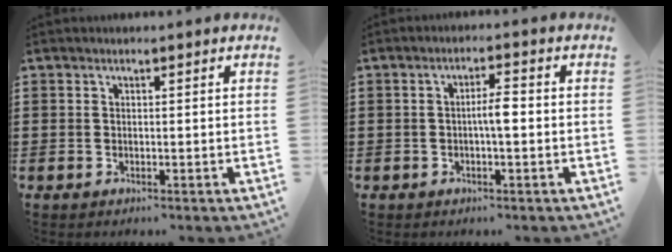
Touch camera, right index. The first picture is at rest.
{"total": 3.3, "force": [-0.4, 0.7, 3.2], "torque": [-0.057, 0.005, -0.009]}